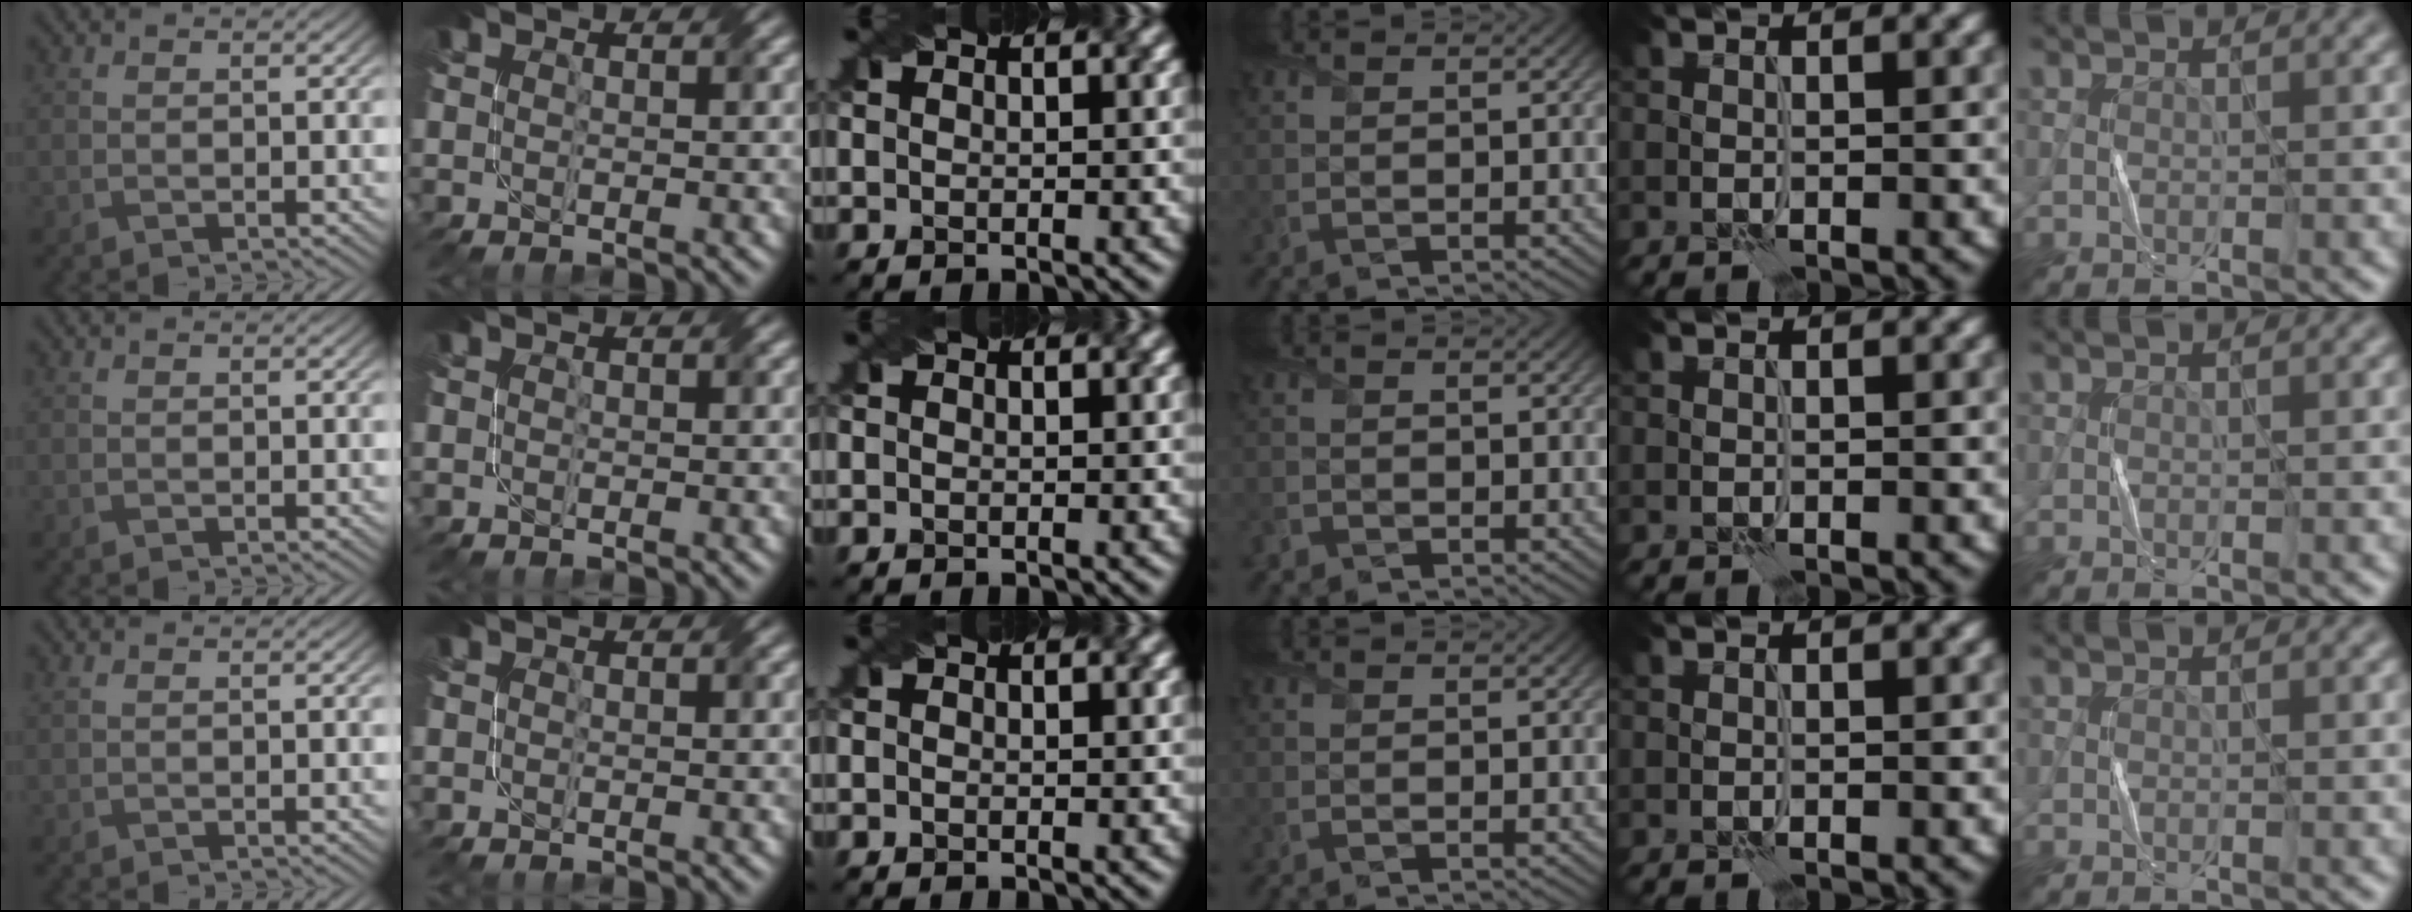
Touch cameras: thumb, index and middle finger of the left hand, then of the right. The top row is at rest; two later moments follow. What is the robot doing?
{"motion": "fold", "object": "paper"}